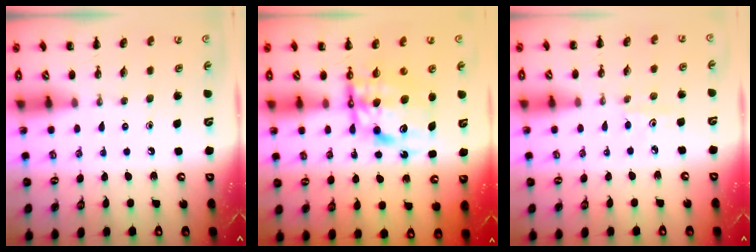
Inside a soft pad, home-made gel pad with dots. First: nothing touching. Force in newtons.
{"total": 10.3, "press": 9.9, "slide": 2.8}
{"total": 4.0, "press": 3.7, "slide": 1.4}